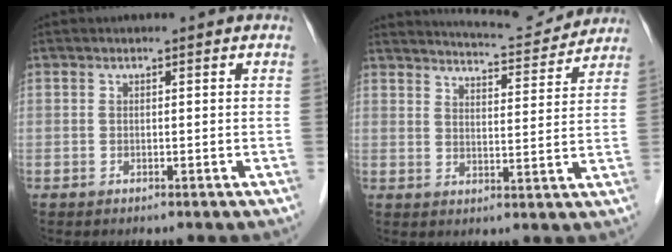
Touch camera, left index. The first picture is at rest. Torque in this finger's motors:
{"motor_torque": [0.56, -0.87, 0.26, 0.05]}